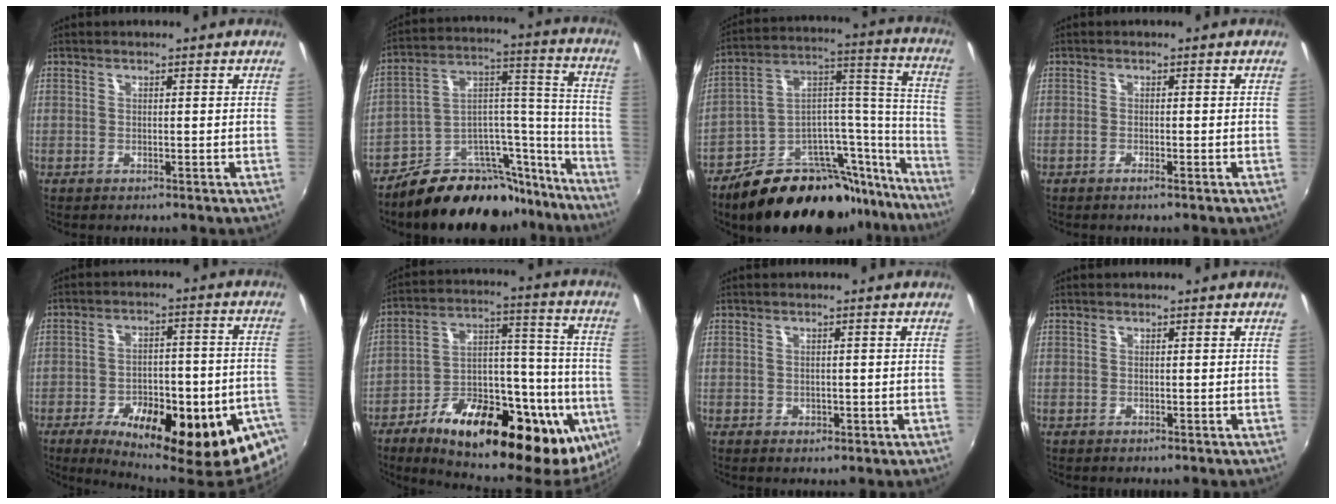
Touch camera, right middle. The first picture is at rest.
{"total": 22.0, "force": [-18.2, 9.1, 8.3], "torque": [-0.110, 0.066, -0.267]}
{"total": 27.8, "force": [-21.2, 11.4, 13.9], "torque": [-0.169, 0.063, -0.308]}
{"total": 1.3, "force": [-1.0, 0.0, 0.9], "torque": [-0.020, -0.004, -0.019]}
{"total": 27.5, "force": [-14.7, 10.4, 20.8], "torque": [-0.297, -0.031, -0.185]}
{"total": 31.6, "force": [-15.1, 13.7, 24.2], "torque": [-0.340, 0.013, -0.217]}
{"total": 1.4, "force": [-0.3, 1.2, 0.7], "torque": [-0.008, -0.004, -0.006]}
{"total": 0.0}